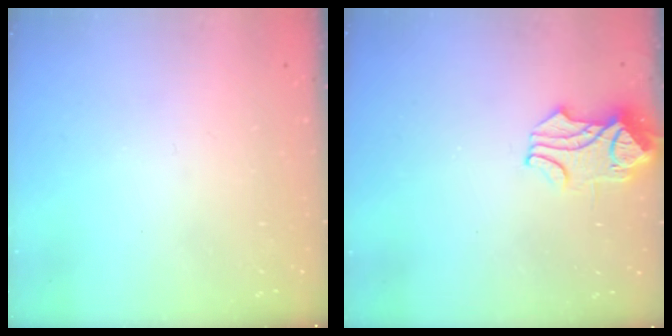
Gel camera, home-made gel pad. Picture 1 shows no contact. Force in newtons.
{"total": 1.2, "press": 0.0, "slide": 1.2}